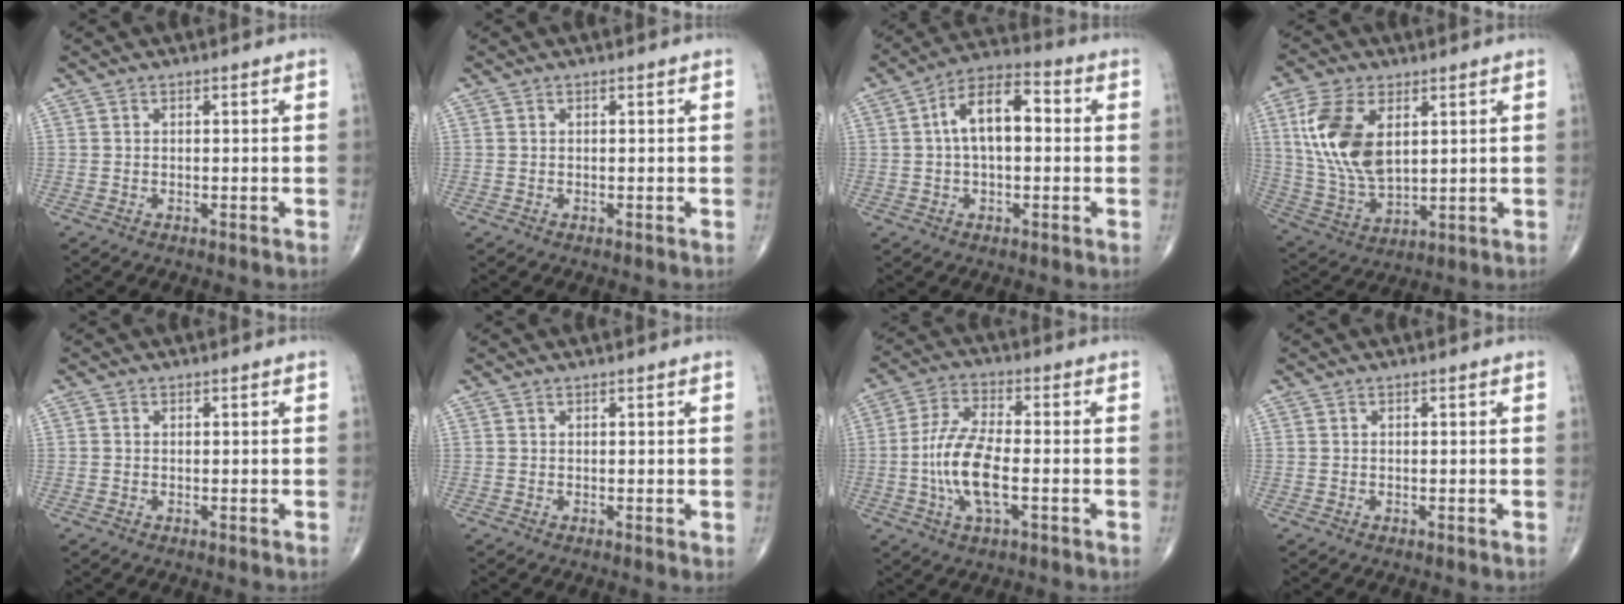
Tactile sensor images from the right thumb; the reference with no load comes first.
{"total": 0.0}
{"total": 11.2, "force": [1.2, 5.9, 9.5], "torque": [-0.158, 0.033, 0.010]}
{"total": 15.2, "force": [4.3, 8.4, 11.9], "torque": [-0.241, -0.014, 0.093]}
{"total": 0.0}
{"total": 0.8, "force": [0.3, 0.2, 0.7], "torque": [-0.013, -0.002, 0.004]}
{"total": 11.7, "force": [-2.3, 4.5, 10.5], "torque": [-0.221, 0.014, -0.047]}
{"total": 0.0}